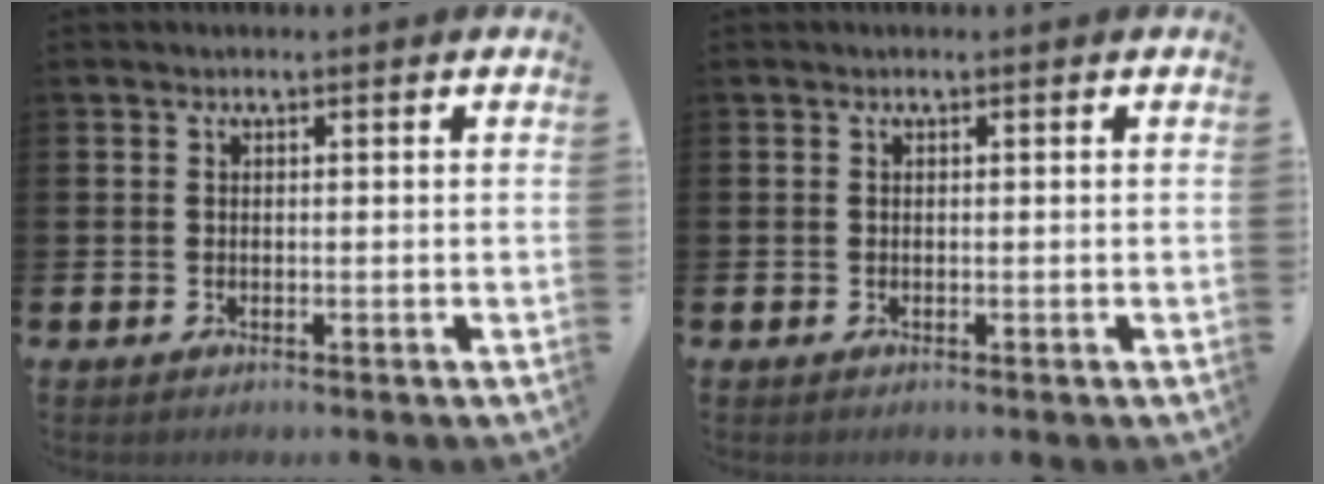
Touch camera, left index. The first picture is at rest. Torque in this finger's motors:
{"motor_torque": [0.00, 0.00, 0.00, 0.01]}